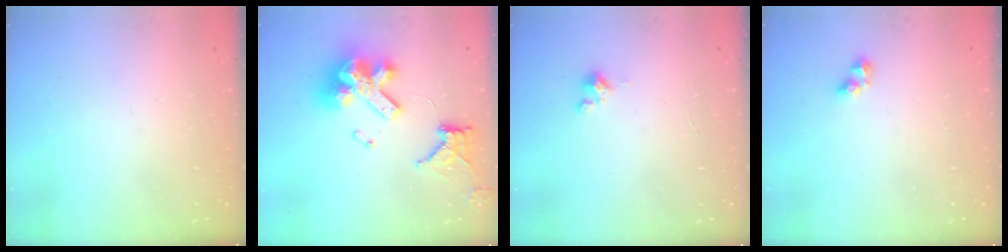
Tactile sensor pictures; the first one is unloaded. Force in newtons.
{"total": 16.7, "press": 16.6, "slide": 1.9}
{"total": 0.9, "press": 0.9, "slide": 0.2}
{"total": 2.9, "press": 2.6, "slide": 1.1}